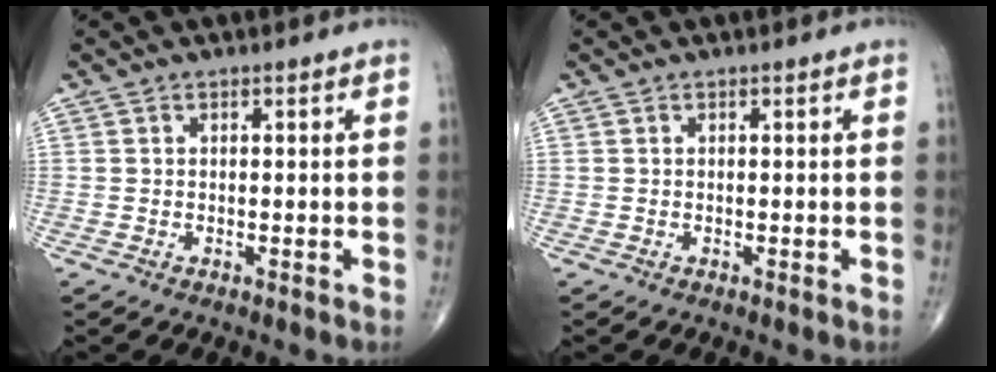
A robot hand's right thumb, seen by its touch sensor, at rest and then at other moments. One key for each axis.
{"total": 0.0}